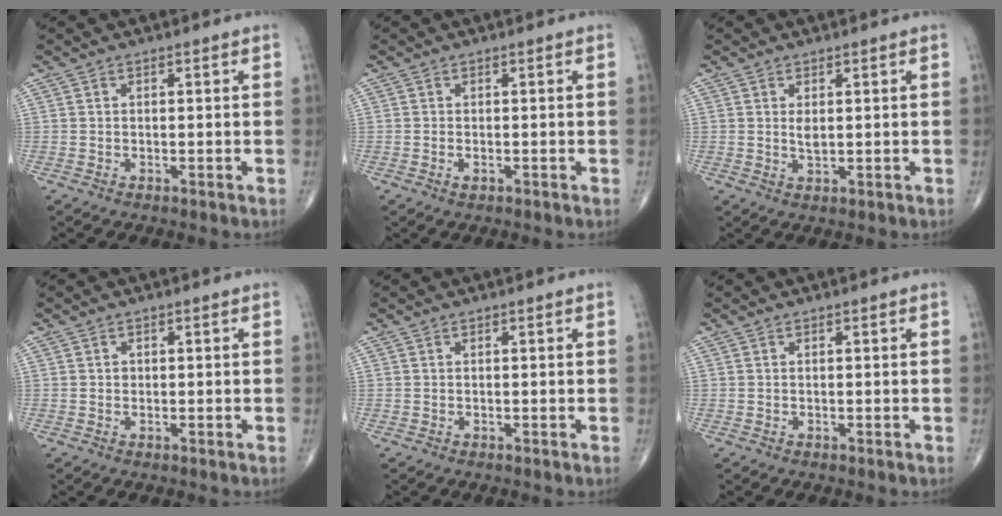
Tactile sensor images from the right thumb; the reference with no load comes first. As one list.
[{"total": 0.9, "force": [-0.4, 0.5, 0.7], "torque": [-0.014, 0.000, -0.007]}, {"total": 1.9, "force": [0.5, 0.9, 1.6], "torque": [-0.027, -0.006, 0.011]}, {"total": 0.6, "force": [0.0, 0.6, 0.2], "torque": [0.001, 0.001, 0.001]}, {"total": 0.0}, {"total": 0.0}]